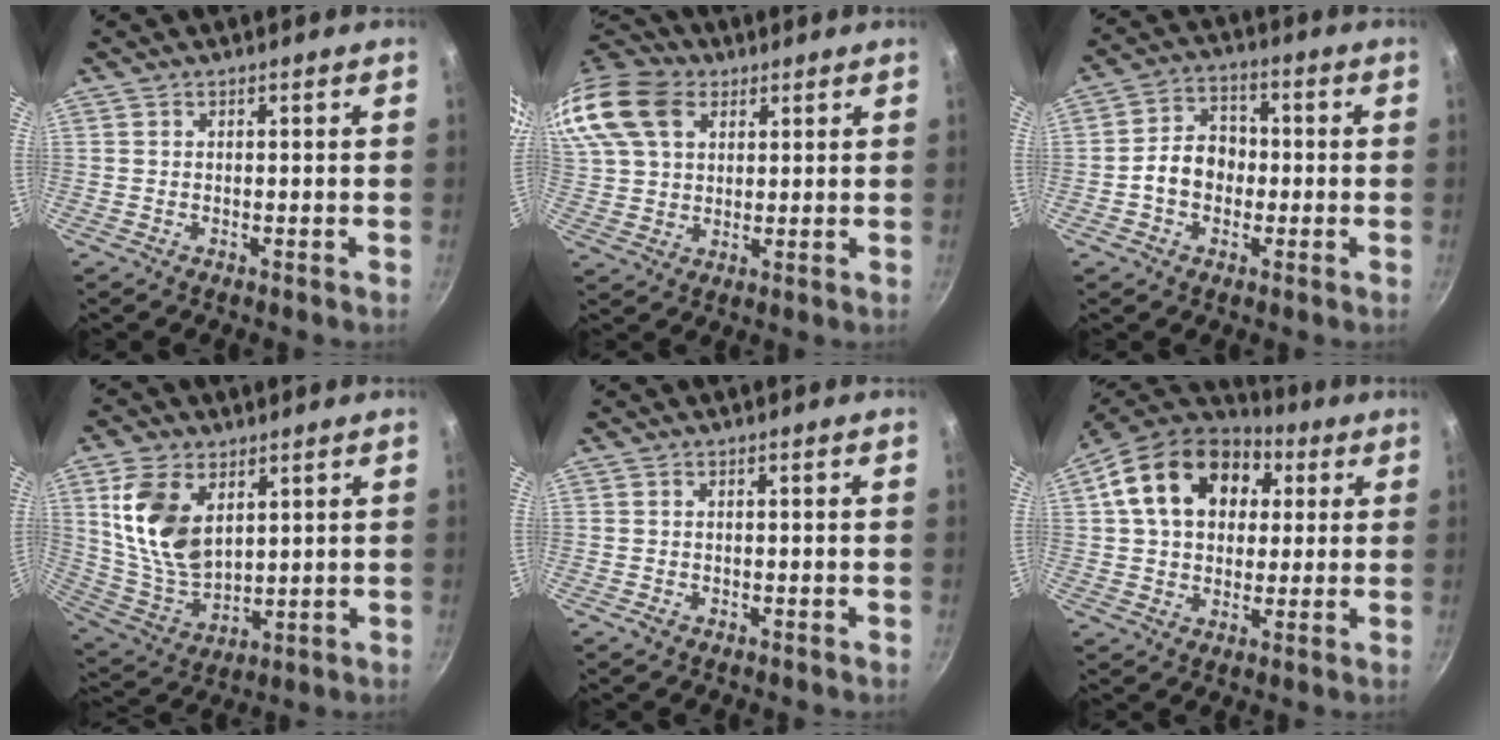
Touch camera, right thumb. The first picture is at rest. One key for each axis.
{"total": 21.4, "fx": 9.3, "fy": 15.0, "fz": 12.0, "tx": -0.279, "ty": 0.031, "tz": 0.174}
{"total": 8.3, "fx": -1.2, "fy": 6.5, "fz": 5.0, "tx": -0.051, "ty": 0.027, "tz": -0.031}
{"total": 14.7, "fx": 5.0, "fy": 9.1, "fz": 10.5, "tx": -0.185, "ty": -0.033, "tz": 0.110}
{"total": 1.3, "fx": -0.5, "fy": 1.0, "fz": 0.6, "tx": -0.010, "ty": 0.000, "tz": -0.008}
{"total": 20.2, "fx": 5.8, "fy": 14.6, "fz": 12.6, "tx": -0.207, "ty": 0.021, "tz": 0.087}